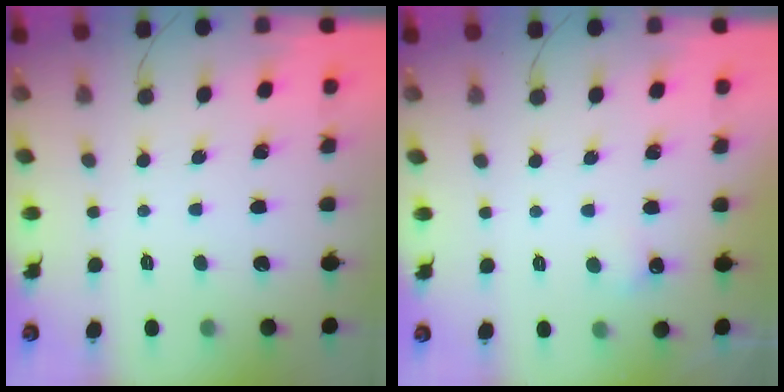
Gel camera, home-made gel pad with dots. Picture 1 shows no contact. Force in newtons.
{"total": 3.3, "press": 3.0, "slide": 1.2}